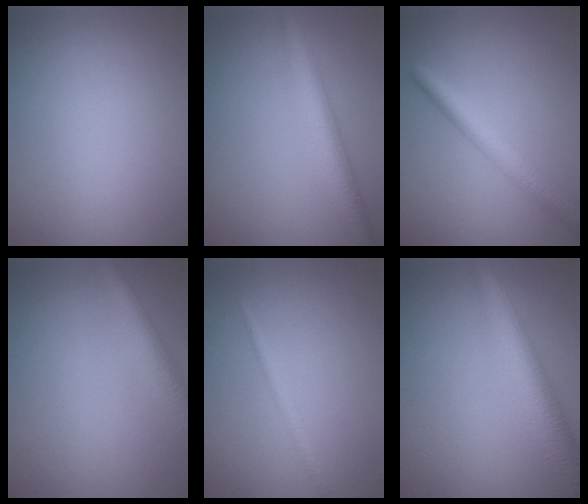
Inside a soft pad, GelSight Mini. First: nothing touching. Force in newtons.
{"total": 4.5, "press": 4.5, "slide": 0.2}
{"total": 3.5, "press": 3.5, "slide": 0.2}
{"total": 4.5, "press": 4.4, "slide": 0.3}
{"total": 1.2, "press": 1.2, "slide": 0.0}
{"total": 5.8, "press": 5.8, "slide": 0.2}